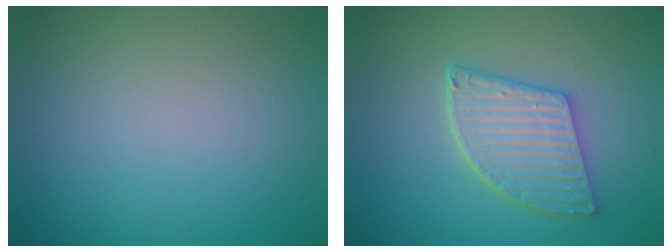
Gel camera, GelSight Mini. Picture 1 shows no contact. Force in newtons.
{"total": 4.8, "press": 4.1, "slide": 2.5}